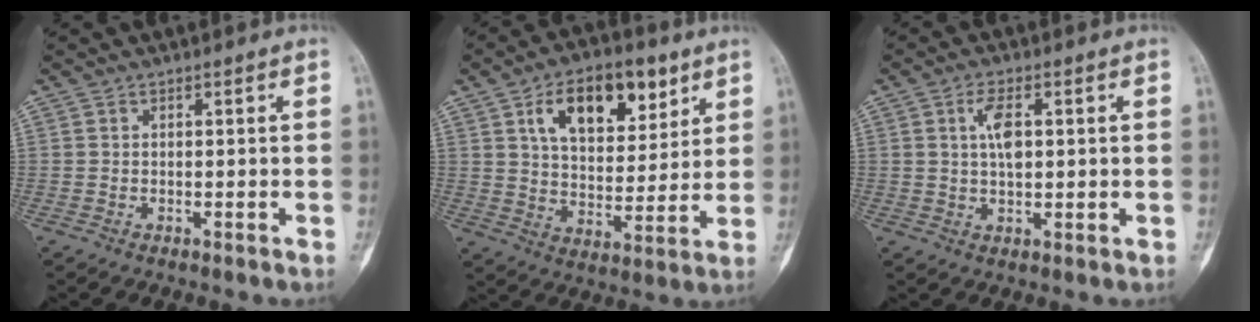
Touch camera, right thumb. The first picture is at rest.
{"total": 16.3, "force": [7.8, 9.0, 11.1], "torque": [-0.128, -0.022, 0.129]}
{"total": 5.1, "force": [1.2, 2.5, 4.3], "torque": [-0.075, 0.002, 0.019]}